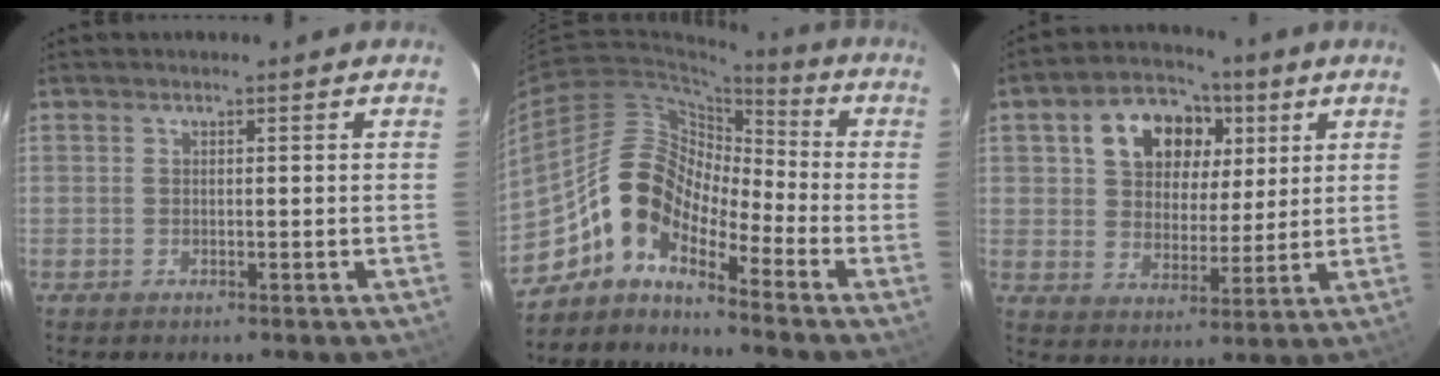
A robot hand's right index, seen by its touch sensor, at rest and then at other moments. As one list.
[{"total": 10.3, "force": [-7.0, 4.8, 5.8], "torque": [-0.097, 0.028, -0.154]}, {"total": 13.6, "force": [5.3, 9.7, 7.9], "torque": [-0.162, 0.039, 0.094]}]